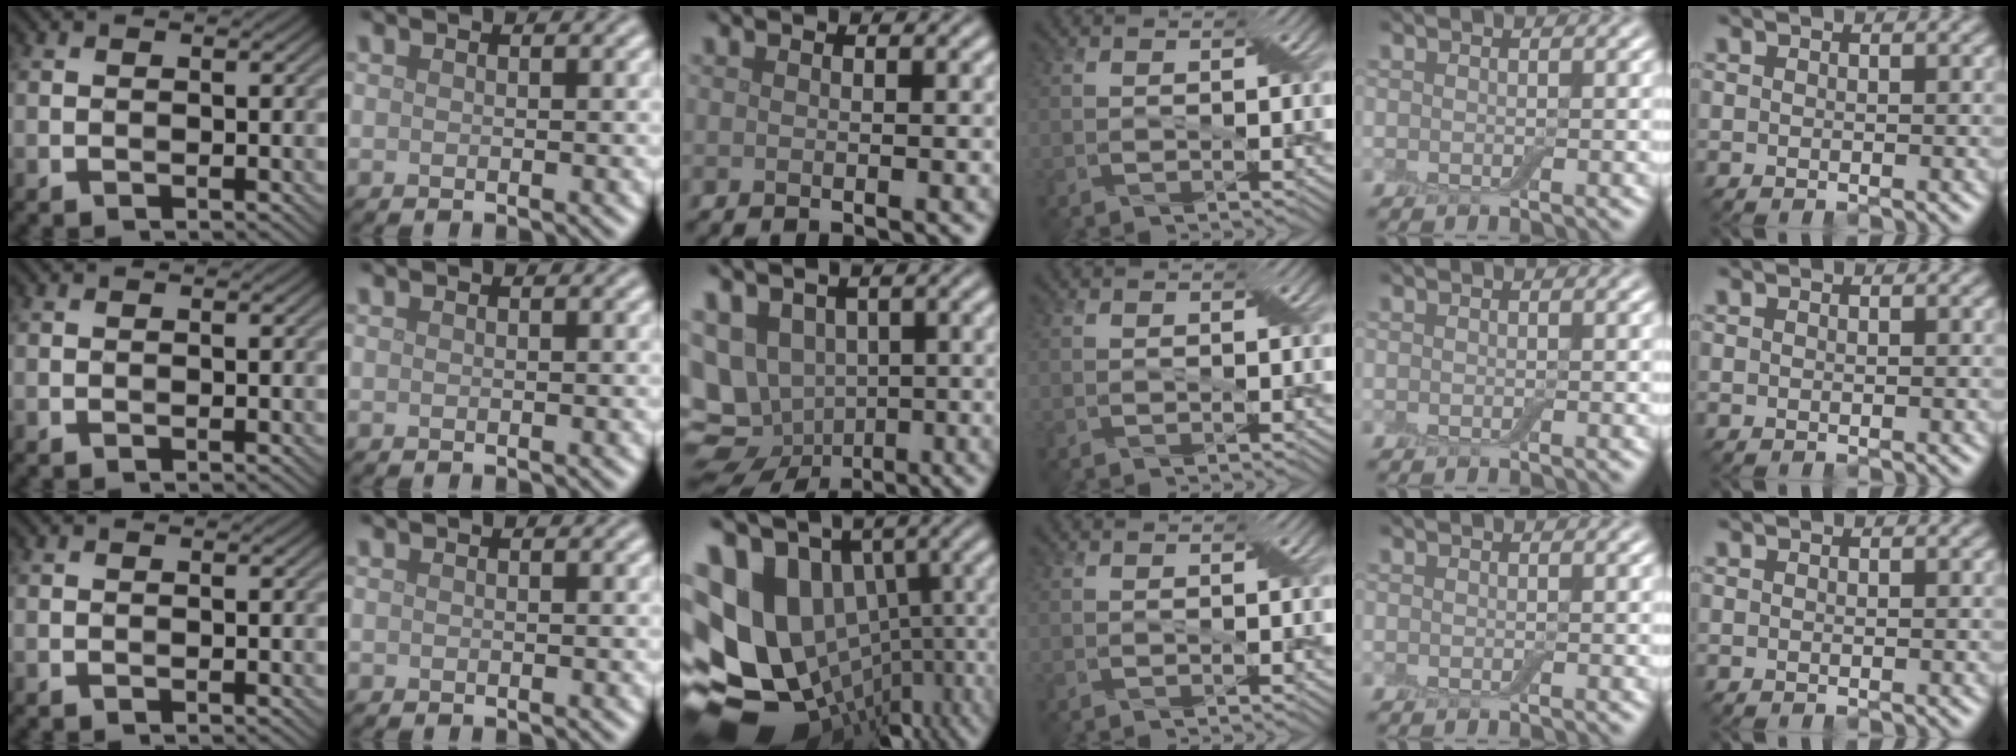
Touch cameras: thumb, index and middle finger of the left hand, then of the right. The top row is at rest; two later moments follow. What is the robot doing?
{"motion": "press", "object": "electronic device side button"}